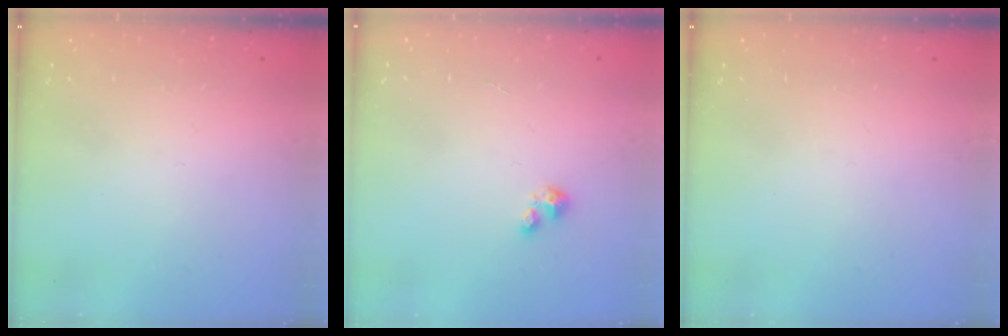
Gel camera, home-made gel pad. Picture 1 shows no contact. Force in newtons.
{"total": 2.0, "press": 2.0, "slide": 0.2}
{"total": 0.0}